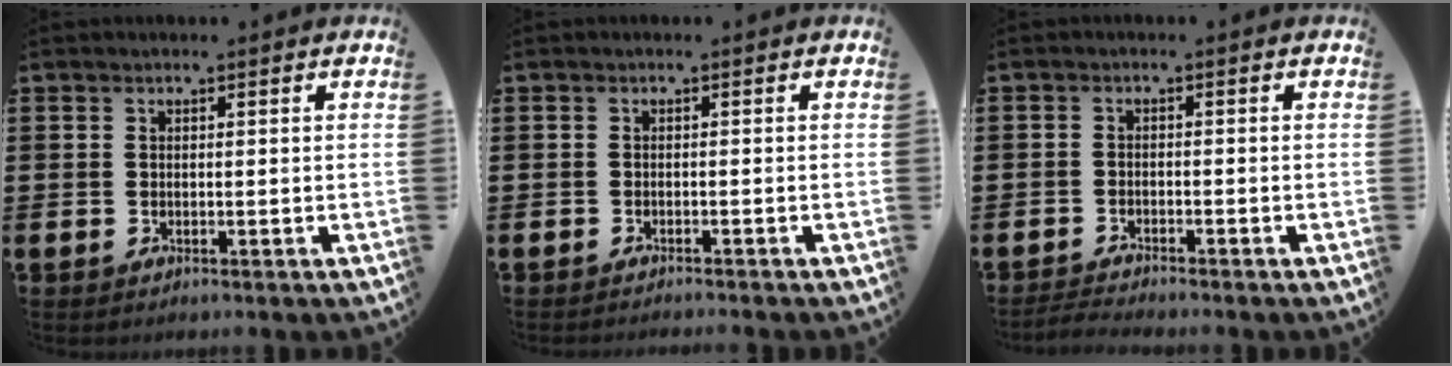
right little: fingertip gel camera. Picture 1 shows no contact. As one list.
[{"total": 0.7, "force": [-0.7, -0.2, 0.0], "torque": [0.001, -0.001, -0.014]}, {"total": 1.7, "force": [-1.7, -0.1, 0.2], "torque": [-0.004, 0.004, -0.034]}]